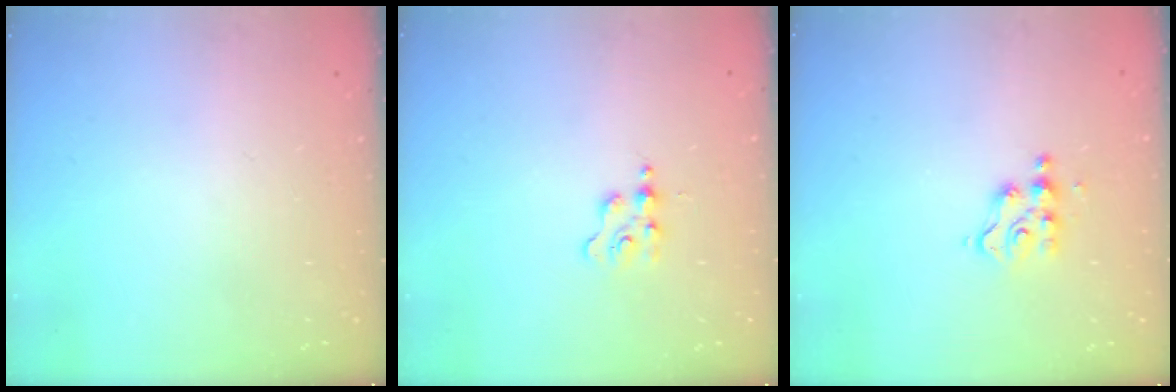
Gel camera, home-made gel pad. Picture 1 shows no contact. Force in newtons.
{"total": 1.4, "press": 1.3, "slide": 0.3}
{"total": 4.6, "press": 4.6, "slide": 0.3}